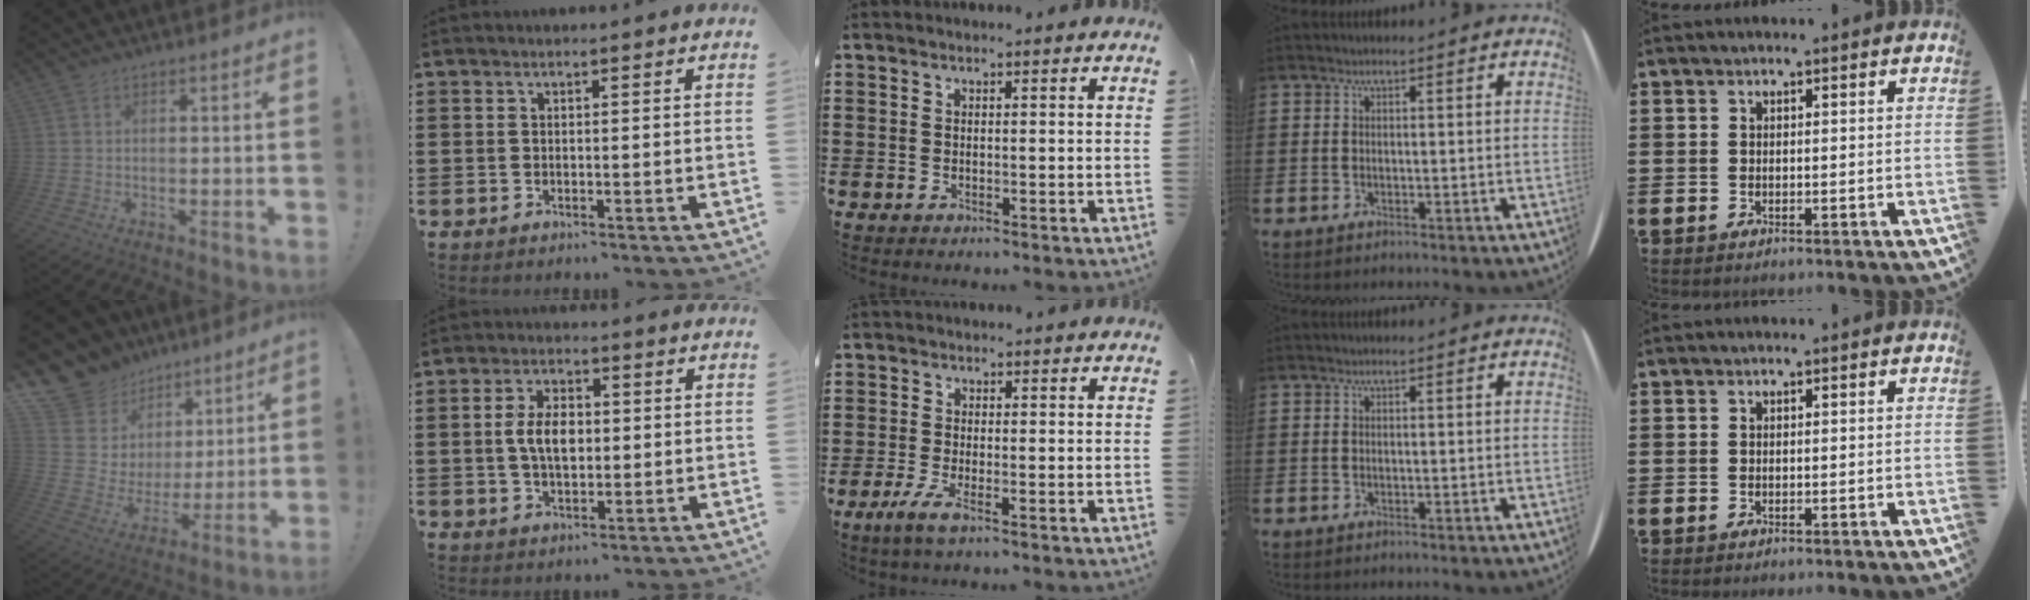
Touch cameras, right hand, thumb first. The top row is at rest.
{"thumb": {"total": 12.6, "force": [9.0, 8.6, 1.8], "torque": [-0.046, -0.079, 0.191]}, "index": {"total": 5.9, "force": [0.2, 3.3, 4.8], "torque": [-0.104, 0.003, -0.004]}, "middle": {"total": 2.8, "force": [-1.4, 0.8, 2.3], "torque": [-0.052, -0.002, -0.030]}}